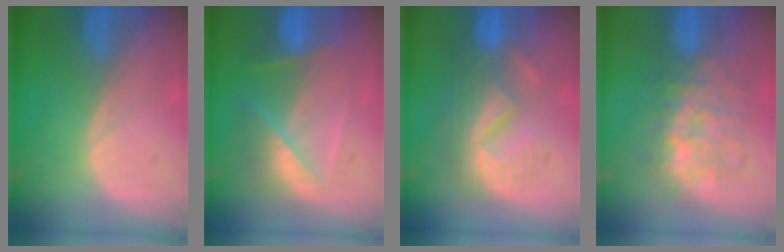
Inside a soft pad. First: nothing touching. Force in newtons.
{"total": 7.4, "press": 6.5, "slide": 3.5}
{"total": 8.9, "press": 8.4, "slide": 2.9}
{"total": 9.3, "press": 9.2, "slide": 1.6}